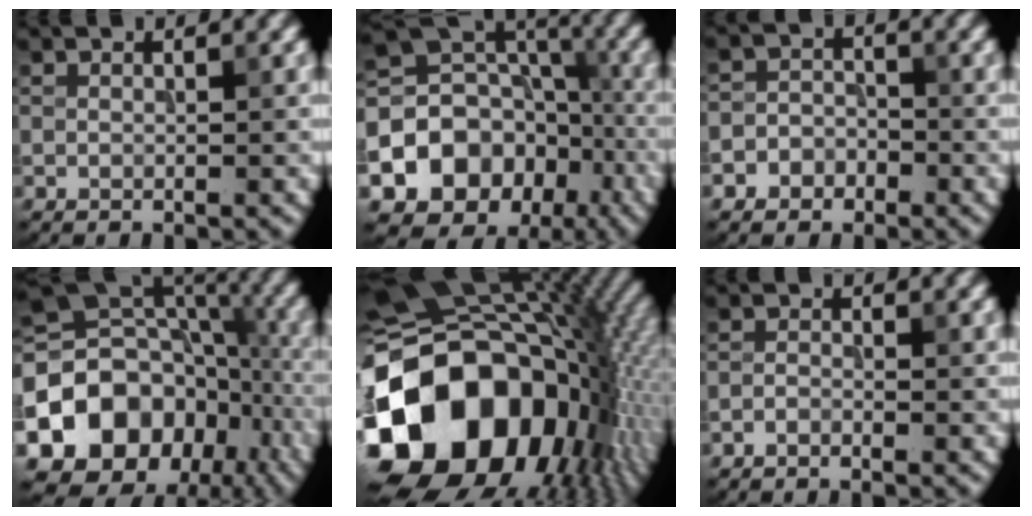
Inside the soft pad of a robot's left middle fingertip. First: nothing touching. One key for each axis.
{"total": 13.3, "fx": -5.3, "fy": 10.9, "fz": 5.6, "tx": -0.123, "ty": 0.001, "tz": -0.087}
{"total": 2.5, "fx": -1.4, "fy": 2.0, "fz": 0.6, "tx": 0.015, "ty": 0.006, "tz": -0.039}
{"total": 15.1, "fx": -5.4, "fy": 11.6, "fz": 8.0, "tx": -0.163, "ty": -0.013, "tz": -0.096}
{"total": 20.3, "fx": -5.5, "fy": 14.4, "fz": 13.2, "tx": -0.253, "ty": -0.007, "tz": -0.102}
{"total": 0.9, "fx": -0.7, "fy": 0.2, "fz": 0.5, "tx": -0.011, "ty": 0.000, "tz": -0.018}